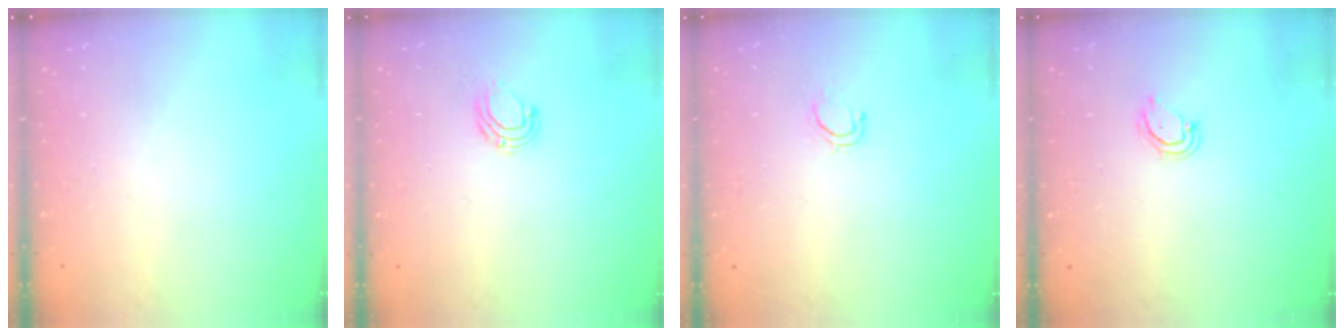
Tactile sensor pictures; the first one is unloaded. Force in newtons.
{"total": 5.7, "press": 5.7, "slide": 0.4}
{"total": 4.1, "press": 4.1, "slide": 0.7}
{"total": 3.7, "press": 3.7, "slide": 0.3}